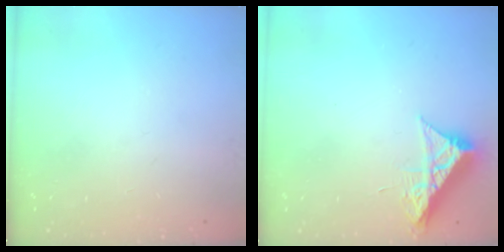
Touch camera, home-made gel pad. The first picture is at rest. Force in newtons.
{"total": 8.9, "press": 8.9, "slide": 0.4}